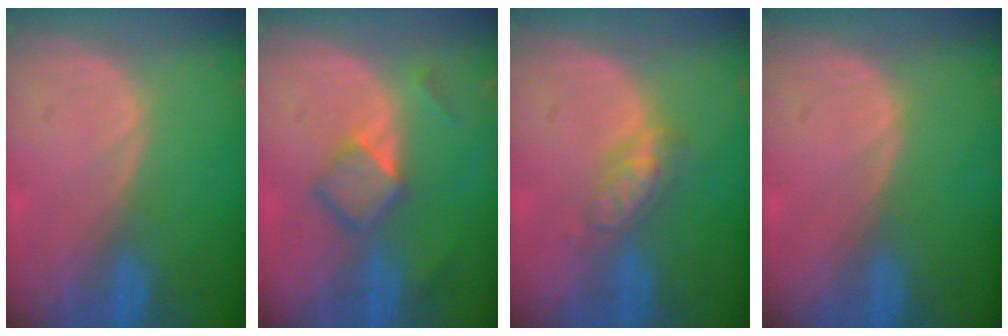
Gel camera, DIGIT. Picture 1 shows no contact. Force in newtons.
{"total": 5.0, "press": 4.6, "slide": 1.9}
{"total": 4.6, "press": 4.2, "slide": 2.0}
{"total": 0.0}